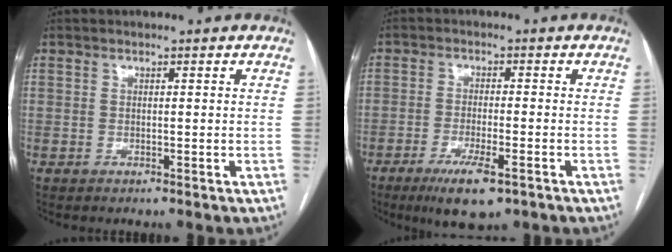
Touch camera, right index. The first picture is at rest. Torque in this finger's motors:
{"motor_torque": [1.13, -0.27, 0.26, 0.08]}